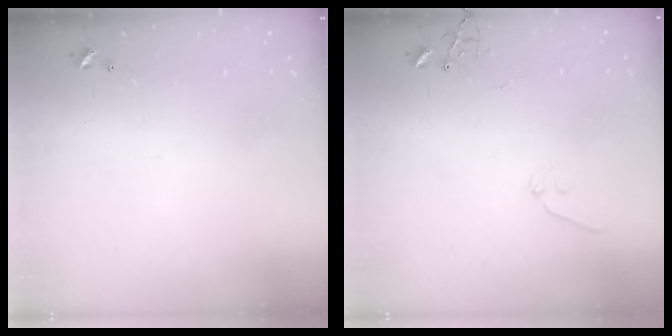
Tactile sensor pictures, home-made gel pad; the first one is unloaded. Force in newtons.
{"total": 6.8, "press": 6.8, "slide": 1.0}